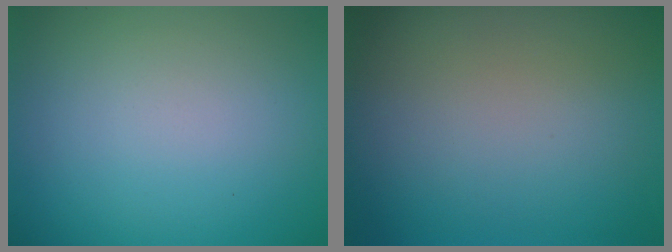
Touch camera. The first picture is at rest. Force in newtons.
{"total": 0.0}